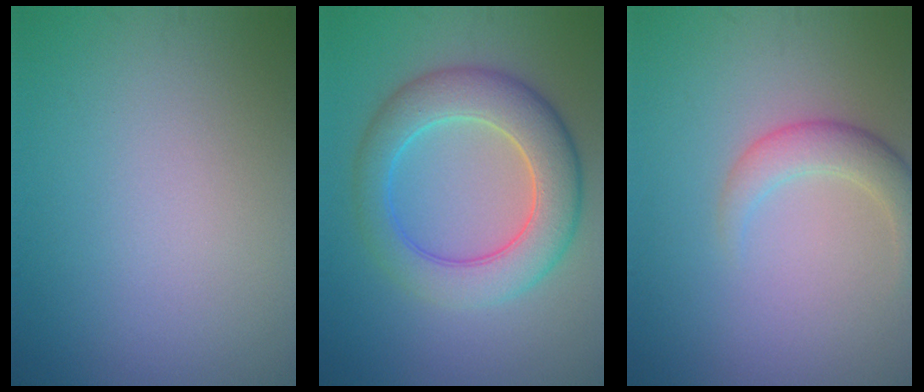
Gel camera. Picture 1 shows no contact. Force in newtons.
{"total": 7.5, "press": 7.5, "slide": 0.3}
{"total": 2.8, "press": 2.8, "slide": 0.1}